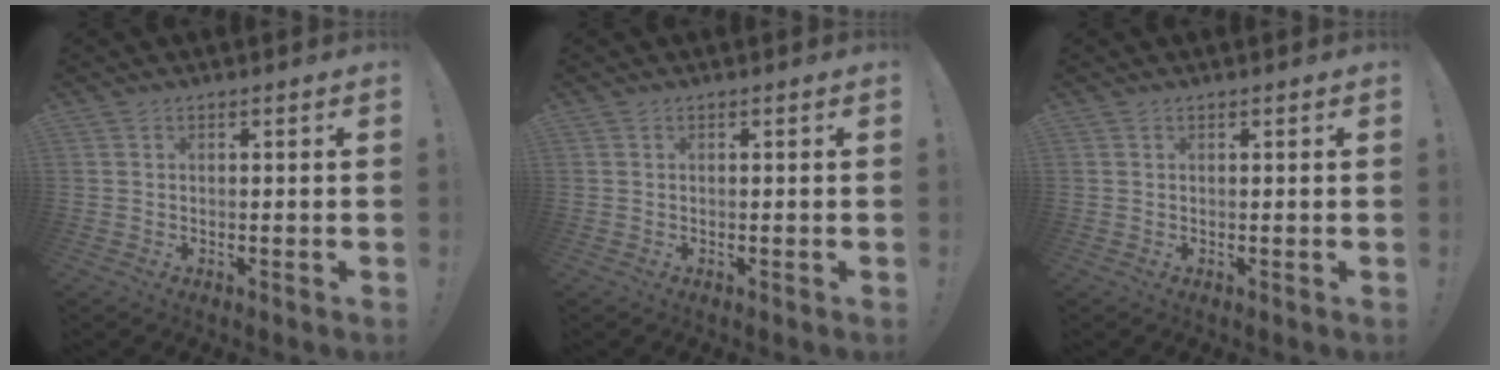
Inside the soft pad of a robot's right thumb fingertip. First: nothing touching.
{"total": 0.0}
{"total": 0.0}